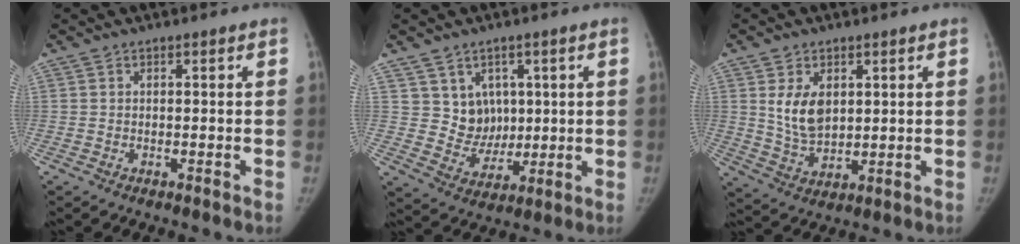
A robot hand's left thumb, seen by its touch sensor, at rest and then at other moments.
{"total": 7.7, "force": [2.9, 6.8, 2.3], "torque": [-0.002, -0.020, 0.063]}
{"total": 8.1, "force": [2.4, 5.3, 5.7], "torque": [-0.080, -0.019, 0.059]}